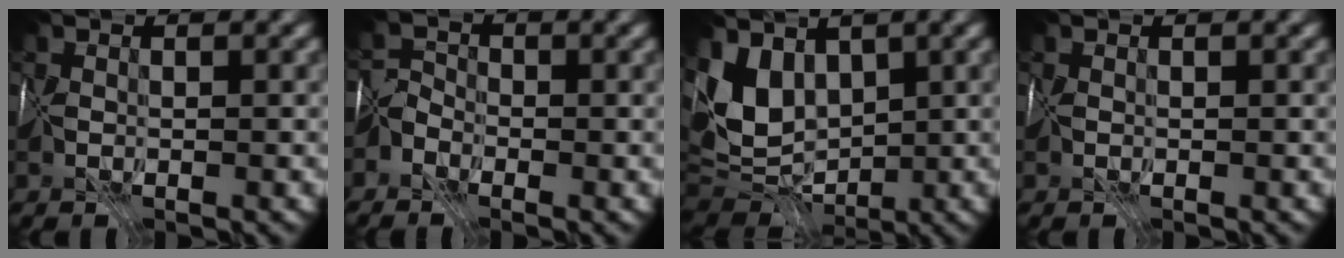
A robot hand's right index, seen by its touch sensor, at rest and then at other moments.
{"total": 1.6, "force": [-1.5, 0.4, -0.4], "torque": [0.006, 0.009, -0.037]}
{"total": 5.6, "force": [2.4, 3.8, 3.4], "torque": [-0.079, -0.003, 0.044]}
{"total": 0.0}